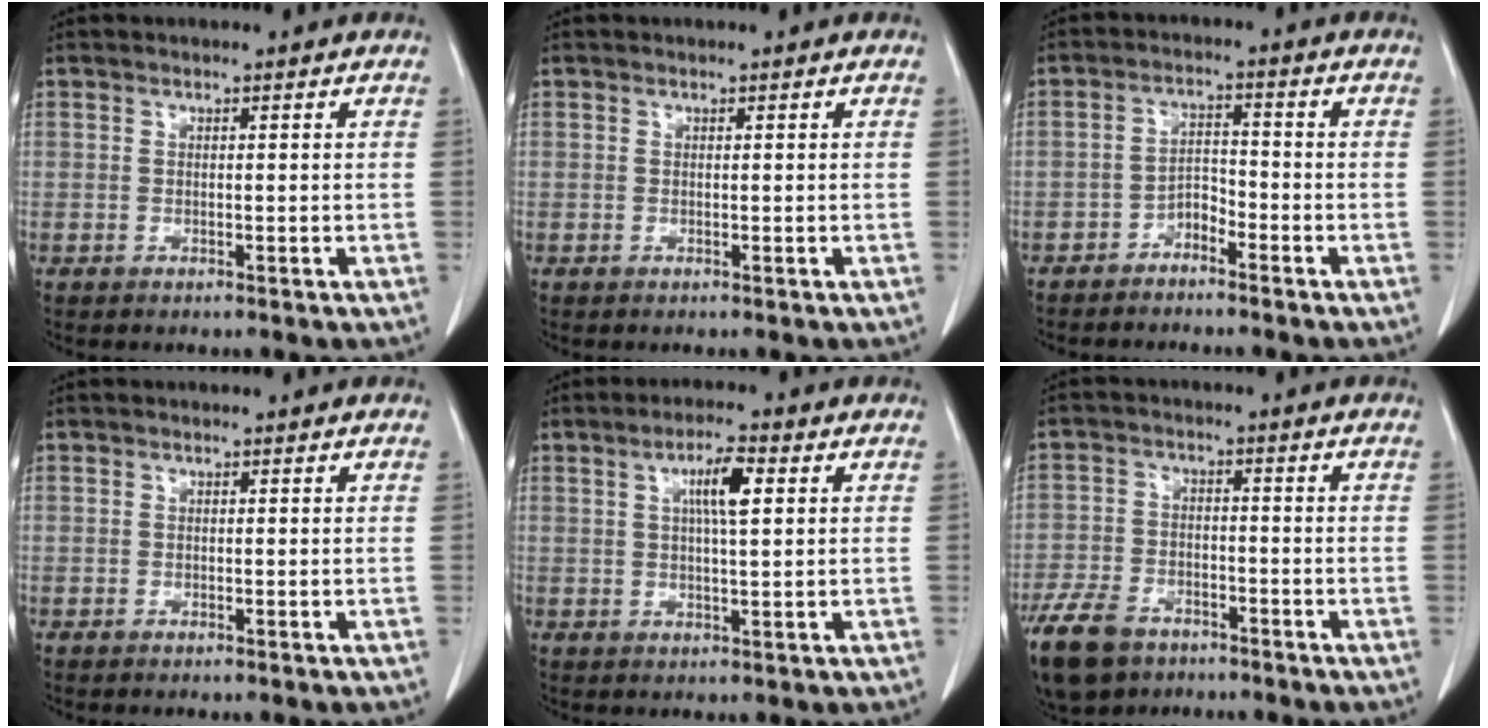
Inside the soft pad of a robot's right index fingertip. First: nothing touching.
{"total": 0.0}
{"total": 3.1, "force": [-2.5, 1.2, 1.4], "torque": [-0.020, 0.006, -0.046]}
{"total": 0.0}
{"total": 5.3, "force": [1.6, 0.7, 5.0], "torque": [-0.088, 0.004, 0.028]}
{"total": 10.2, "force": [-7.0, 5.7, 4.7], "torque": [-0.104, -0.006, -0.123]}